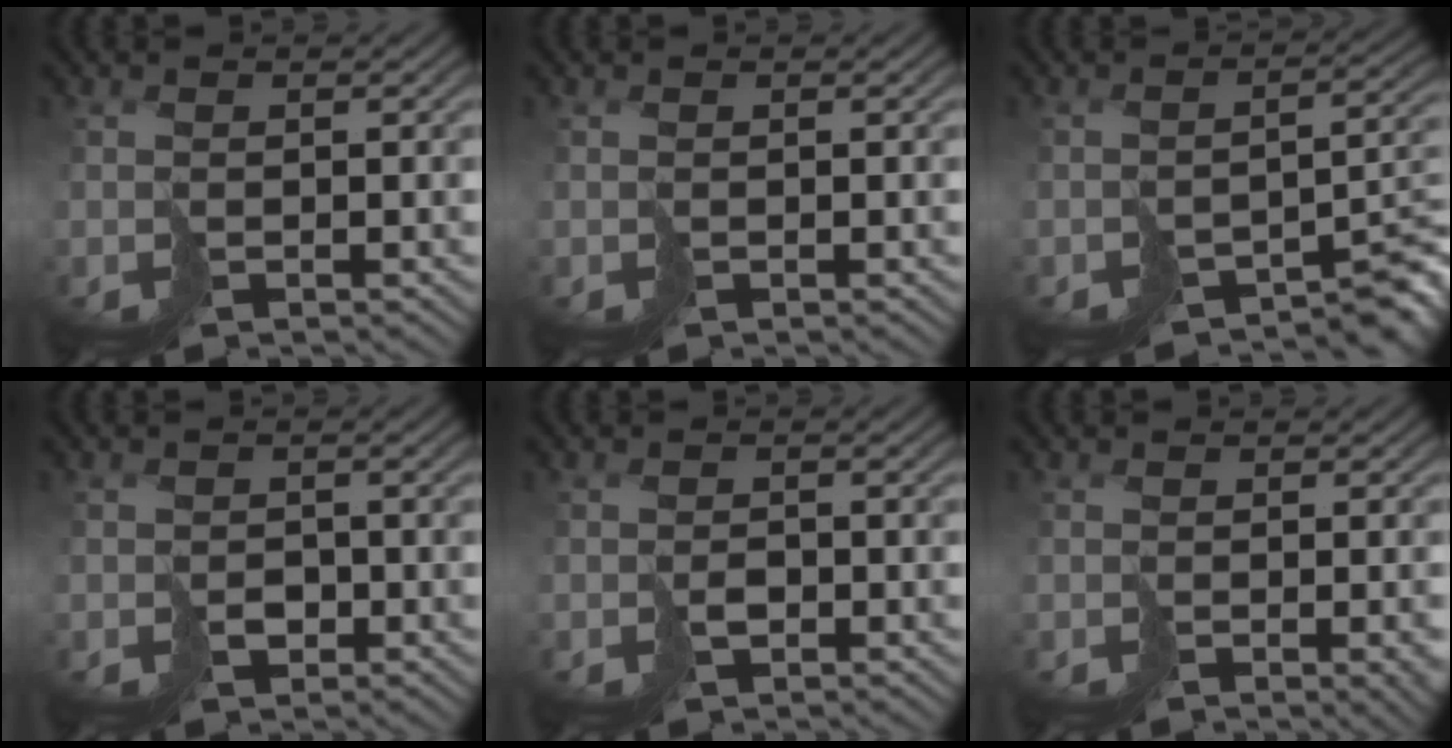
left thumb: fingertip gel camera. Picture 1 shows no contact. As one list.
[{"total": 0.0}, {"total": 7.1, "force": [-5.1, 2.2, 4.5], "torque": [-0.054, -0.011, -0.078]}, {"total": 1.5, "force": [-0.6, 1.3, 0.7], "torque": [-0.008, -0.003, -0.009]}, {"total": 1.1, "force": [-0.4, 0.8, 0.6], "torque": [-0.008, 0.000, -0.006]}, {"total": 2.8, "force": [-1.2, 0.7, 2.4], "torque": [-0.036, -0.005, -0.014]}]